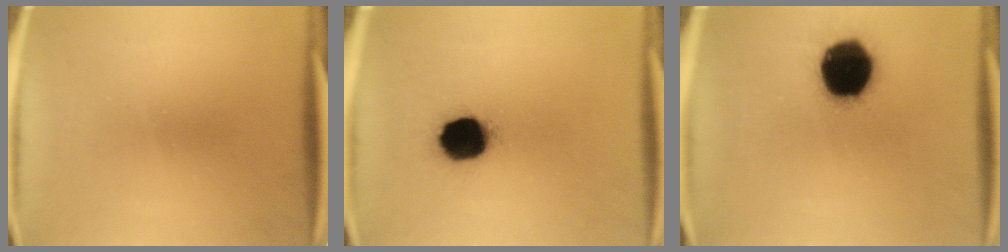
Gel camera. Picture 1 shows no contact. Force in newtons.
{"total": 13.3}
{"total": 19.1}